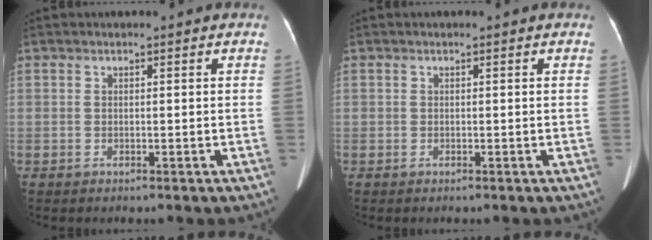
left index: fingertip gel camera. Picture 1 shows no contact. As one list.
[{"total": 0.0}]